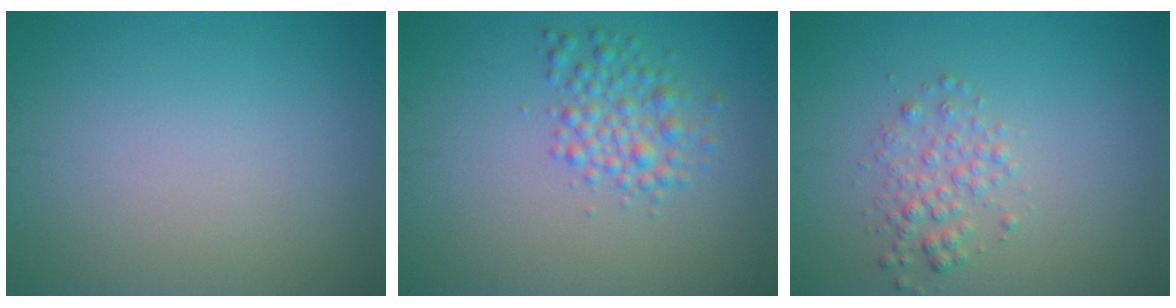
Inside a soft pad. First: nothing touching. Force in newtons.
{"total": 2.8, "press": 2.8, "slide": 0.0}
{"total": 2.1, "press": 2.1, "slide": 0.1}